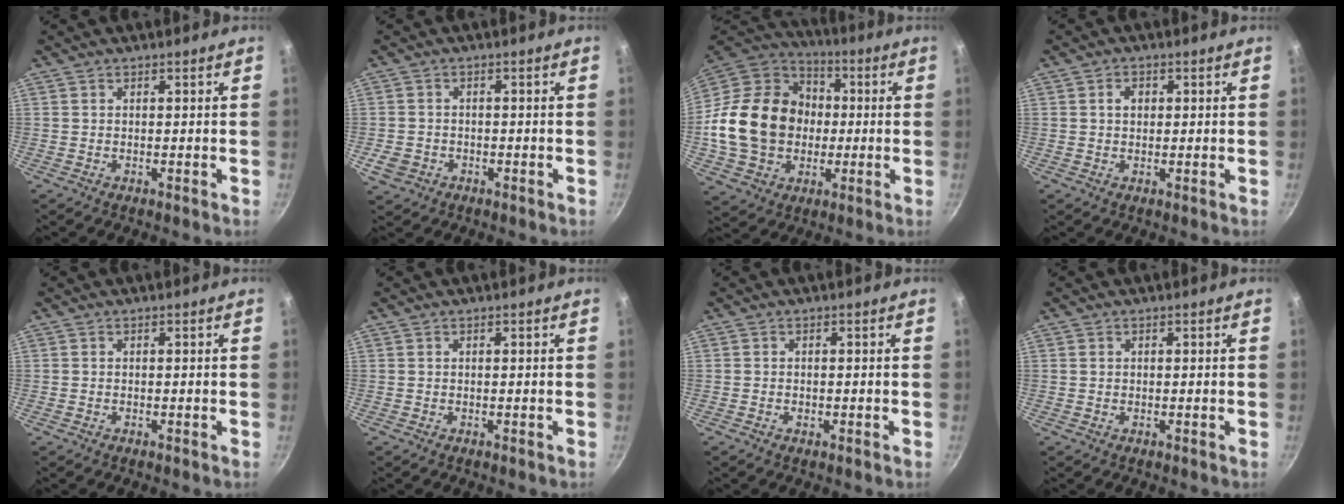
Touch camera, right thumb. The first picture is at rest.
{"total": 4.0, "force": [-1.5, 3.3, 1.7], "torque": [-0.032, 0.013, -0.021]}
{"total": 23.0, "force": [-1.2, 18.6, 13.5], "torque": [-0.221, 0.036, -0.015]}
{"total": 2.4, "force": [0.5, 1.8, 1.4], "torque": [-0.010, 0.004, 0.008]}
{"total": 0.0}
{"total": 0.0}
{"total": 1.1, "force": [-0.4, 0.7, 0.7], "torque": [-0.013, 0.003, -0.008]}
{"total": 0.5, "force": [0.2, 0.5, 0.1], "torque": [-0.001, 0.003, 0.003]}